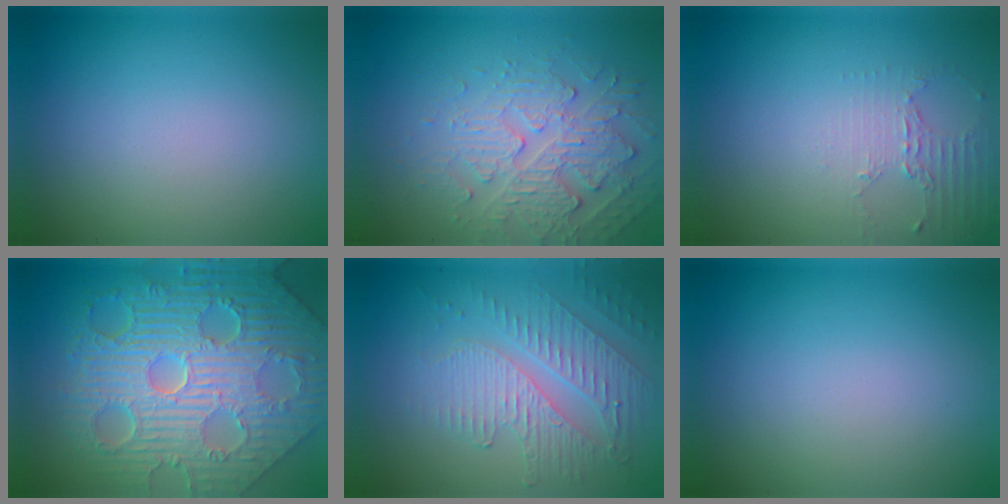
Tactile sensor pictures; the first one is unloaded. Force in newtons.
{"total": 4.0, "press": 3.6, "slide": 1.8}
{"total": 2.1, "press": 1.5, "slide": 1.5}
{"total": 12.5, "press": 8.2, "slide": 9.4}
{"total": 5.0, "press": 3.4, "slide": 3.6}
{"total": 0.0}